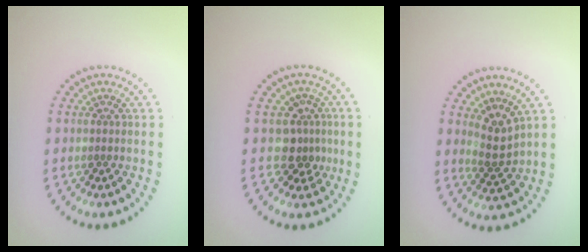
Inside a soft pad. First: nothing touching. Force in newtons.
{"total": 2.8, "press": 2.2, "slide": 1.8}
{"total": 2.5, "press": 1.8, "slide": 1.7}